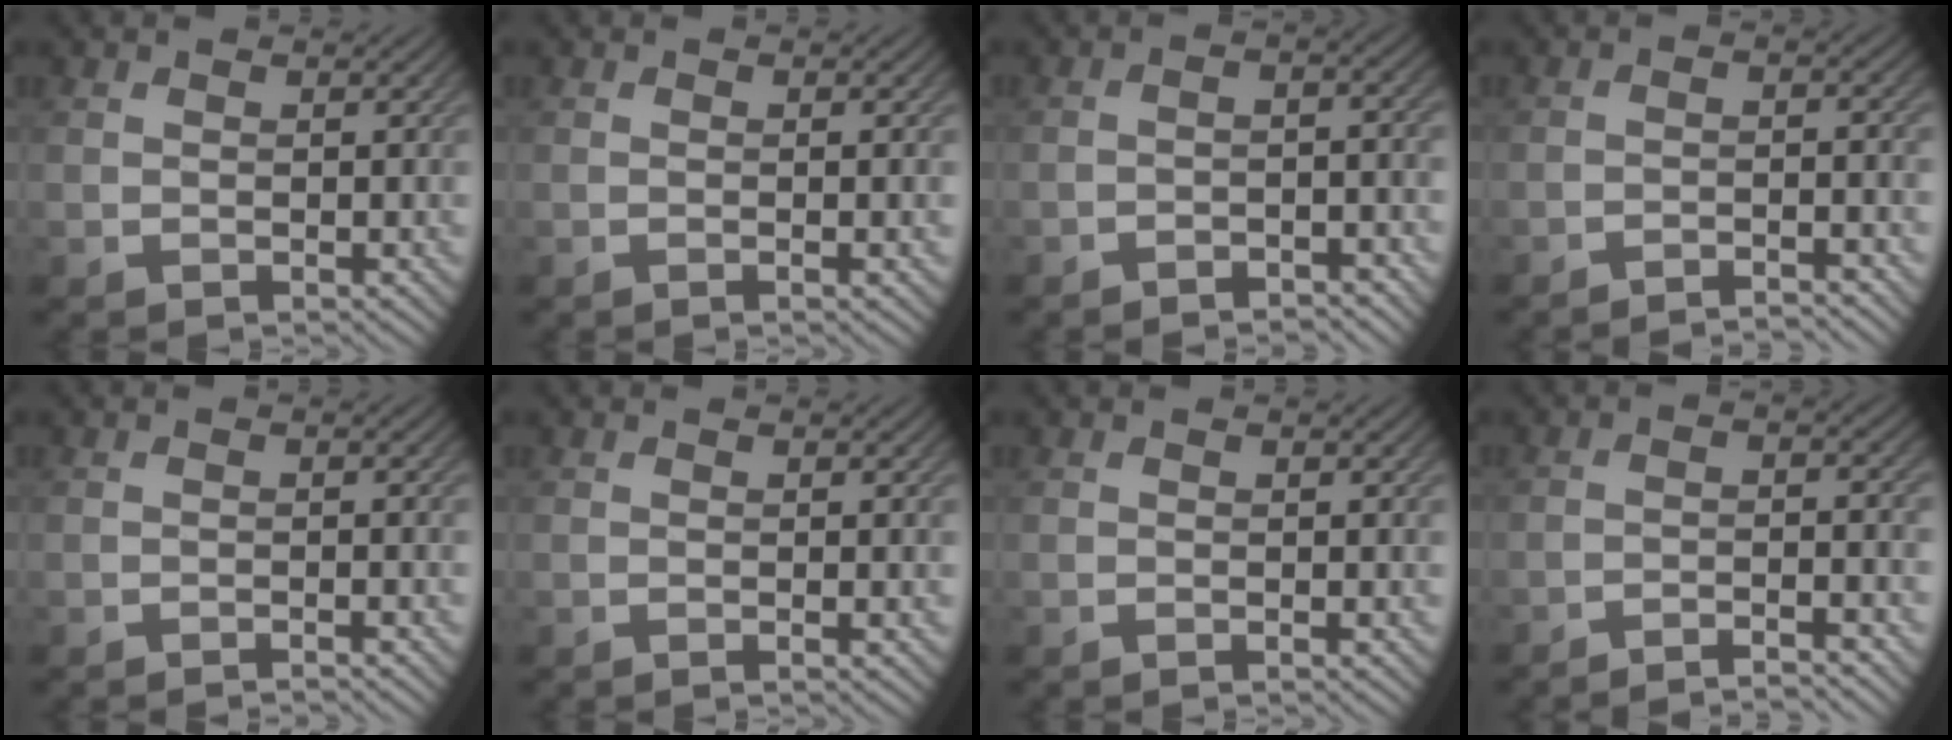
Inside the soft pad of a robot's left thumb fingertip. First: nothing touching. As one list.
[{"total": 2.0, "force": [-0.2, 0.3, 2.0], "torque": [-0.027, 0.004, -0.008]}, {"total": 3.9, "force": [-3.0, 0.6, 2.4], "torque": [-0.038, 0.012, -0.049]}, {"total": 4.2, "force": [-3.3, 0.2, 2.6], "torque": [-0.042, 0.013, -0.067]}, {"total": 1.4, "force": [-0.9, 0.1, 1.0], "torque": [-0.006, 0.005, -0.024]}, {"total": 1.7, "force": [-0.2, 0.2, 1.6], "torque": [-0.024, 0.002, -0.007]}, {"total": 1.2, "force": [-0.2, 0.1, 1.1], "torque": [-0.016, 0.004, -0.008]}, {"total": 5.4, "force": [-4.1, 0.3, 3.6], "torque": [-0.058, 0.018, -0.080]}]